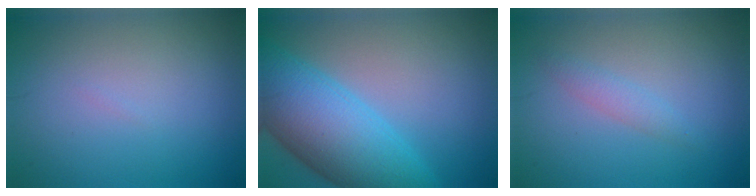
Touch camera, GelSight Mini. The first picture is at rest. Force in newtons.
{"total": 10.5, "press": 10.5, "slide": 0.4}
{"total": 1.3, "press": 1.3, "slide": 0.0}